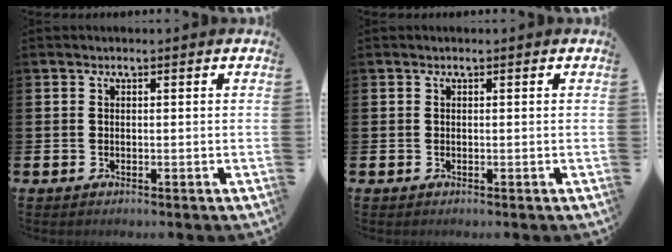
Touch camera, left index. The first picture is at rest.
{"total": 0.0}